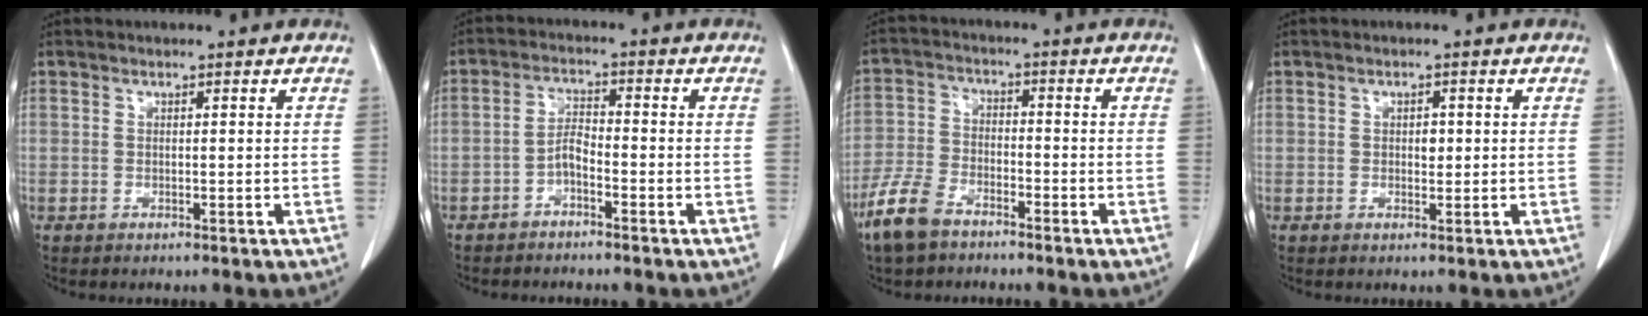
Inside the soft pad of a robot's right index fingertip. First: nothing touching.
{"total": 3.0, "force": [-1.9, 0.9, 2.1], "torque": [-0.041, 0.007, -0.039]}
{"total": 7.5, "force": [-5.5, 3.5, 3.7], "torque": [-0.093, -0.005, -0.112]}
{"total": 1.4, "force": [0.1, 0.9, 1.1], "torque": [-0.015, 0.001, 0.003]}